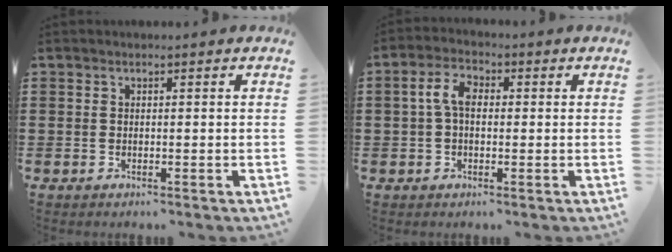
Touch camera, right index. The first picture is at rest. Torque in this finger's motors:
{"motor_torque": [0.67, -0.43, 0.49, 0.10]}